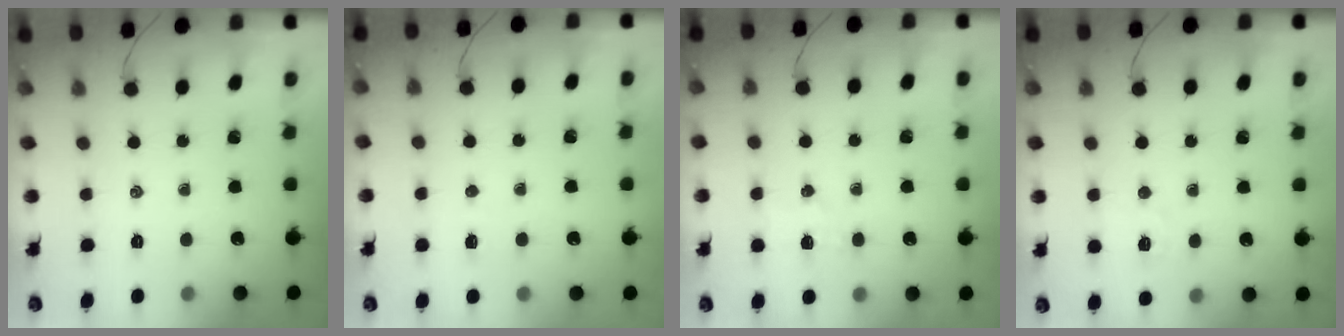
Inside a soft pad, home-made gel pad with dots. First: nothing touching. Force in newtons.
{"total": 1.2, "press": 1.1, "slide": 0.5}
{"total": 4.5, "press": 4.4, "slide": 0.8}
{"total": 5.8, "press": 5.7, "slide": 0.9}